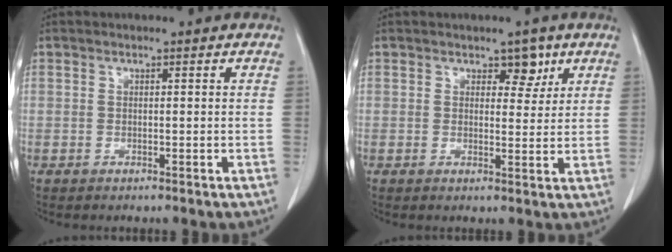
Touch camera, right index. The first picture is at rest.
{"total": 3.2, "force": [2.0, 1.9, 1.8], "torque": [-0.015, 0.000, 0.029]}